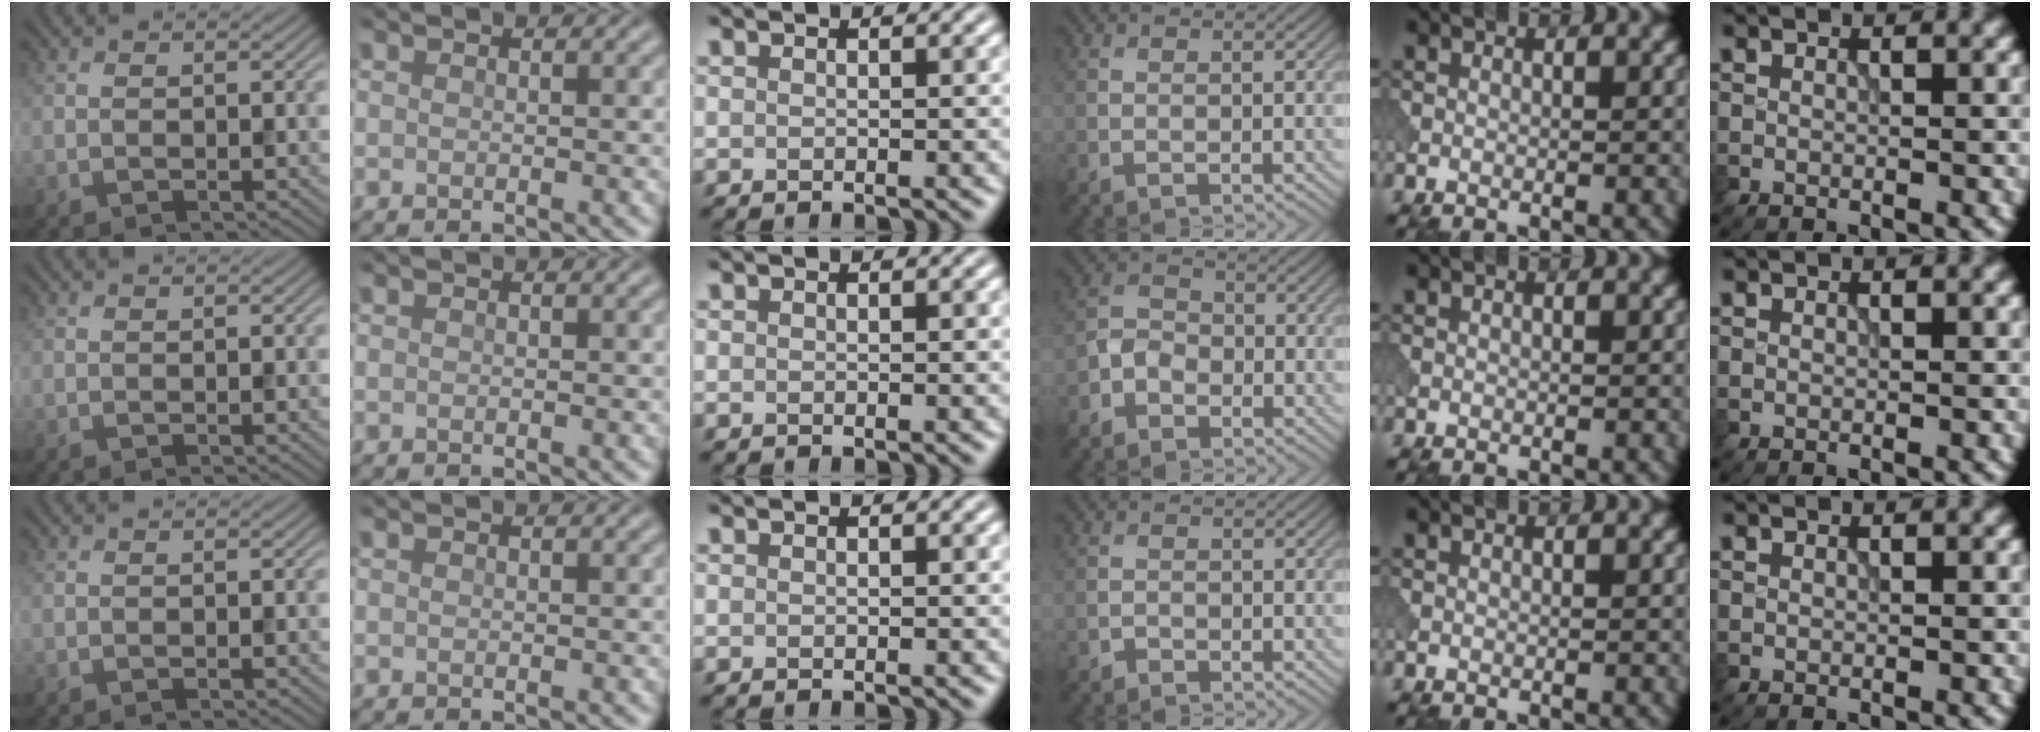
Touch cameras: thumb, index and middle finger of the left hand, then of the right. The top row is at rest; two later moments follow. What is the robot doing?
{"motion": "open", "object": "sandwich press"}